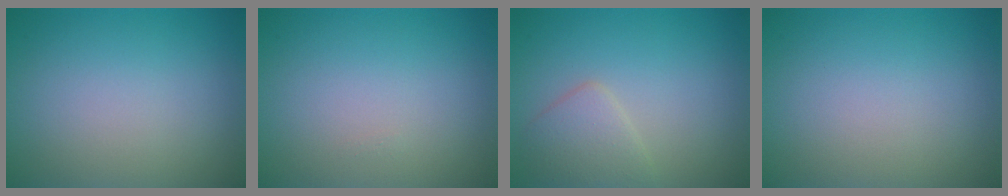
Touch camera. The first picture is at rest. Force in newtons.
{"total": 0.0}
{"total": 2.5, "press": 2.5, "slide": 0.2}
{"total": 0.0}